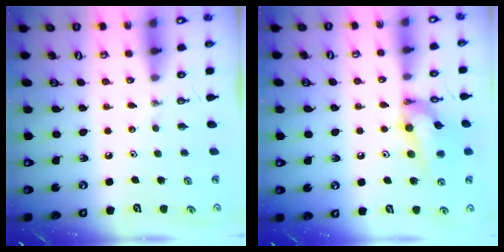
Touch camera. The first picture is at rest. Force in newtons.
{"total": 14.7, "press": 13.7, "slide": 5.1}